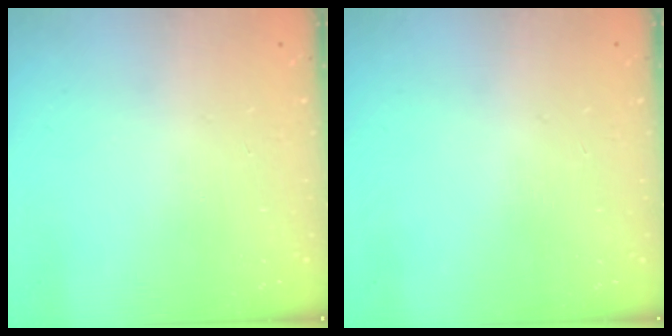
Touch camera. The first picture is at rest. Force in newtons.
{"total": 0.0}